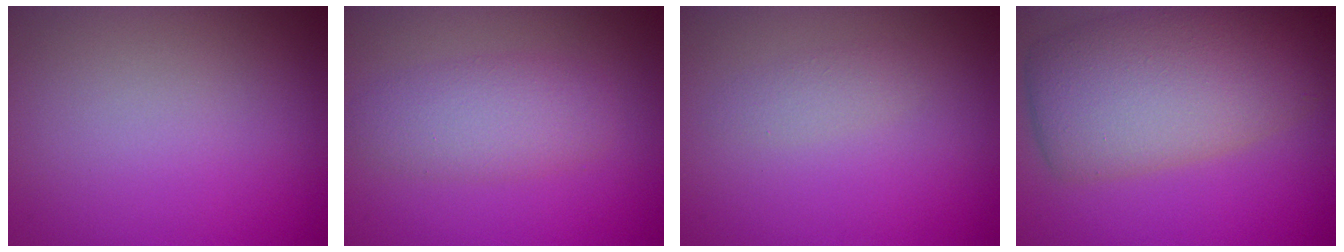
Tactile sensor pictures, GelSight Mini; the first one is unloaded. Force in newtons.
{"total": 3.5, "press": 3.5, "slide": 0.2}
{"total": 1.1, "press": 1.1, "slide": 0.0}
{"total": 9.7, "press": 9.7, "slide": 0.4}